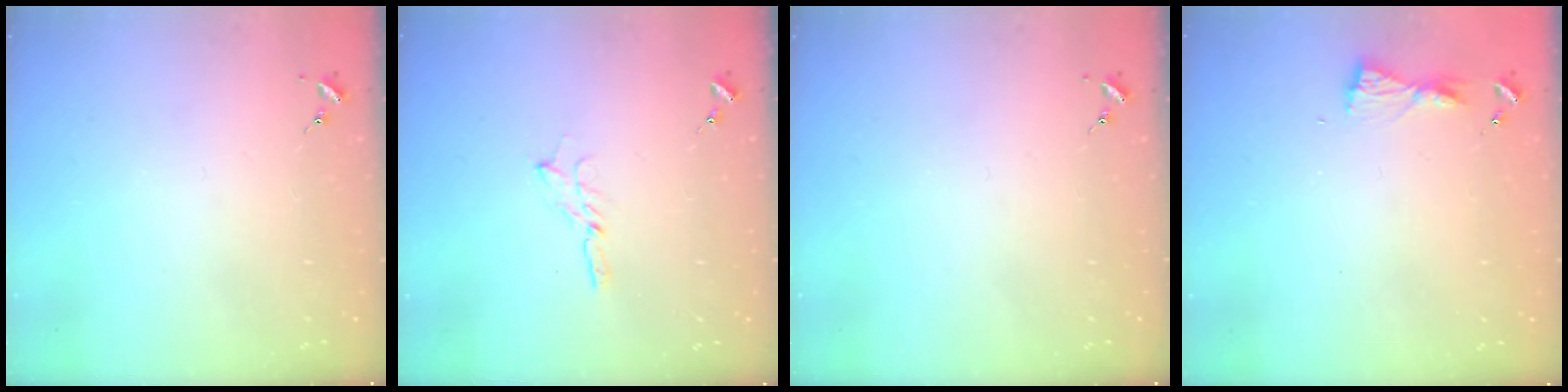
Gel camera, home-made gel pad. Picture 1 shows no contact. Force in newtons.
{"total": 3.0, "press": 3.0, "slide": 0.1}
{"total": 0.0}
{"total": 4.8, "press": 4.8, "slide": 0.5}